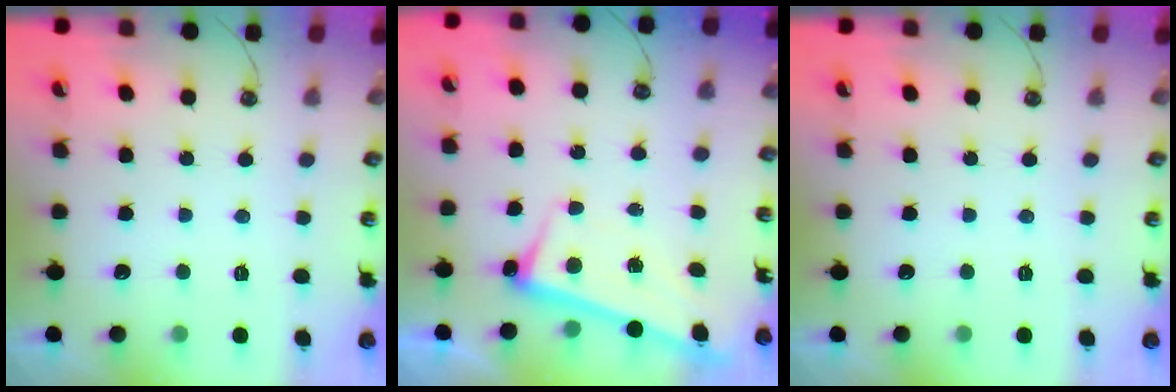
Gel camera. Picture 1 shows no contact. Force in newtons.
{"total": 2.6, "press": 2.5, "slide": 0.7}
{"total": 0.0}